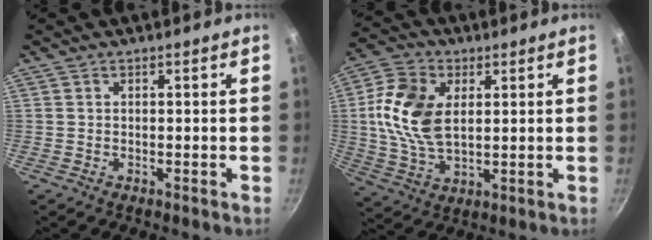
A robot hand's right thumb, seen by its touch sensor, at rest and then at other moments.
{"total": 13.7, "force": [2.4, 8.5, 10.5], "torque": [-0.194, -0.004, 0.045]}